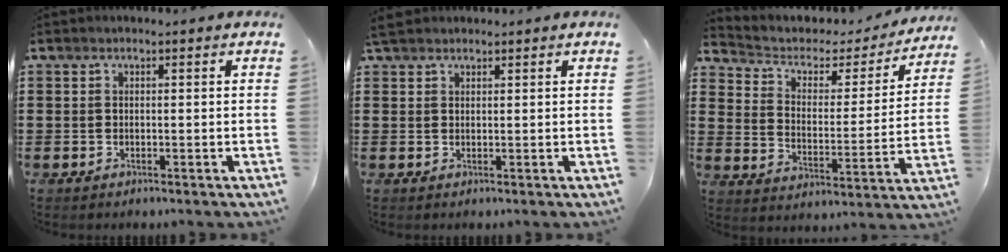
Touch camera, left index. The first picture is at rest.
{"total": 2.0, "force": [1.8, 0.7, 0.7], "torque": [-0.019, 0.005, 0.035]}
{"total": 3.3, "force": [2.1, 2.3, 1.1], "torque": [-0.042, -0.011, 0.028]}